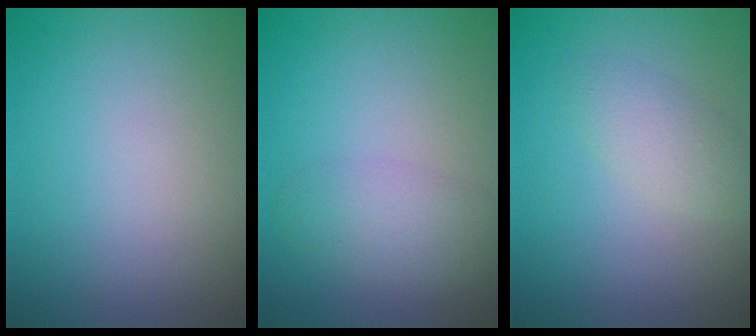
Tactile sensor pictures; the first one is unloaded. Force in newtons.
{"total": 2.5, "press": 2.5, "slide": 0.0}
{"total": 1.9, "press": 1.9, "slide": 0.1}